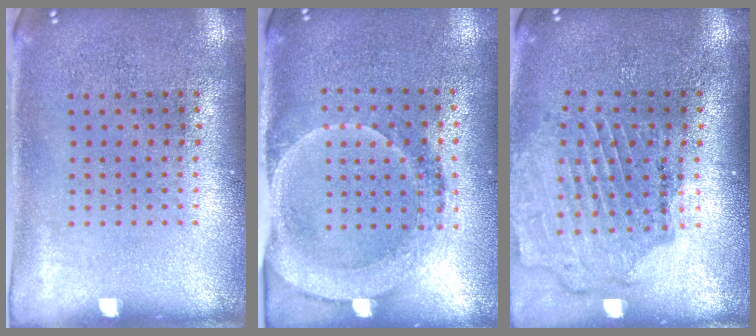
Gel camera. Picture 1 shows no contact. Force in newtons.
{"total": 1.8, "press": 1.7, "slide": 0.7}
{"total": 1.6, "press": 1.6, "slide": 0.2}